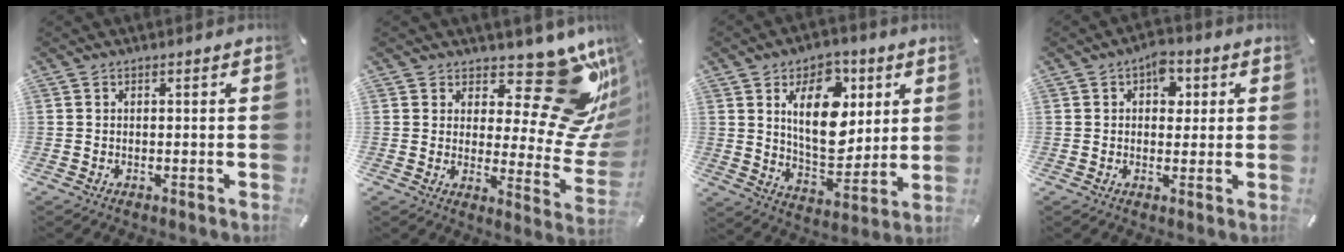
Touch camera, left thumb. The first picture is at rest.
{"total": 21.0, "force": [11.8, 8.6, 15.1], "torque": [-0.172, -0.096, 0.194]}
{"total": 16.7, "force": [5.8, 10.4, 11.6], "torque": [-0.181, -0.015, 0.098]}
{"total": 5.7, "force": [1.7, 3.9, 3.7], "torque": [-0.036, -0.002, 0.022]}